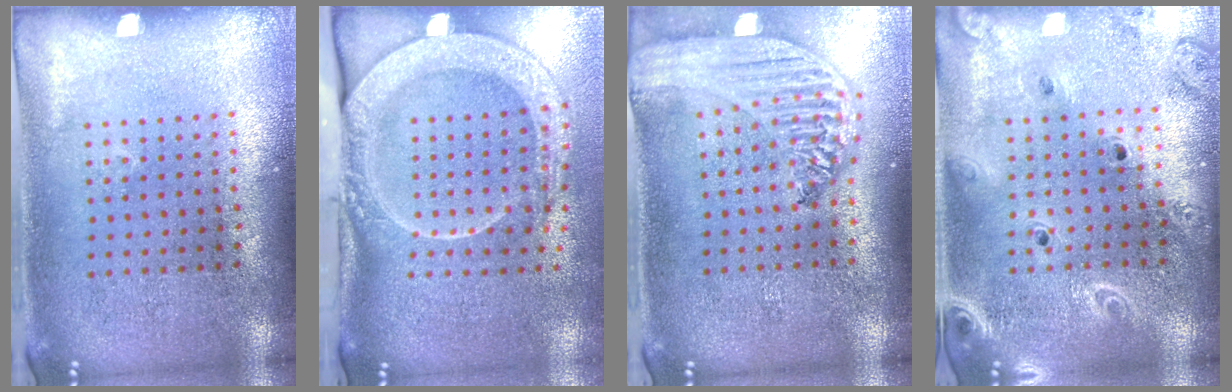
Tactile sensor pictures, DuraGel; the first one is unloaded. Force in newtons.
{"total": 2.8, "press": 2.2, "slide": 1.8}
{"total": 2.9, "press": 2.3, "slide": 1.8}
{"total": 2.0, "press": 1.8, "slide": 0.9}